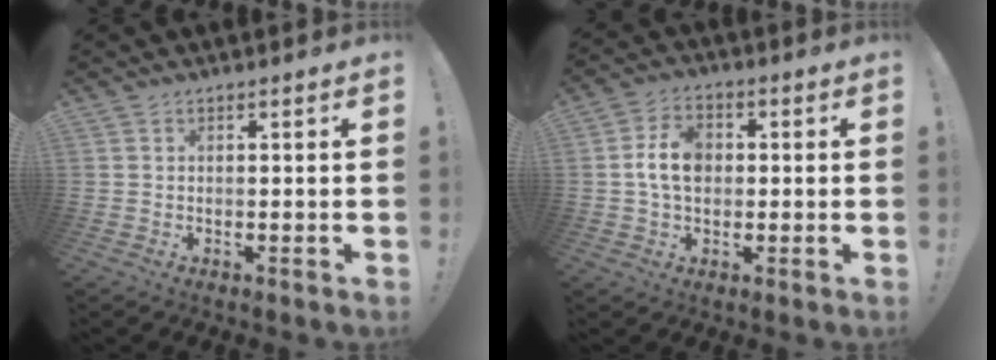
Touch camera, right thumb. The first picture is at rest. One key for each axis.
{"total": 9.2, "fx": 0.4, "fy": 6.6, "fz": 6.4, "tx": -0.106, "ty": 0.012, "tz": 0.007}